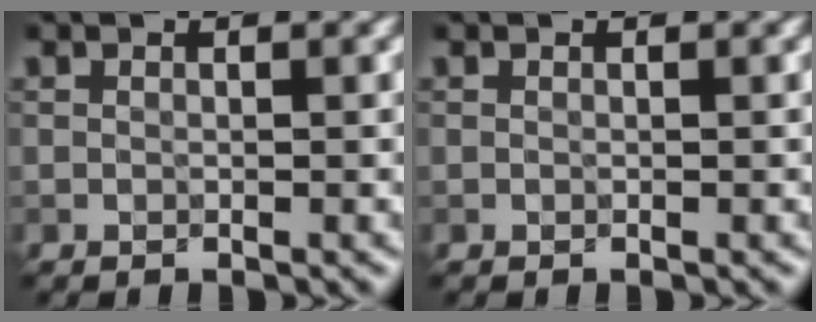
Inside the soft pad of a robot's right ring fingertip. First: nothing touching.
{"total": 0.0}